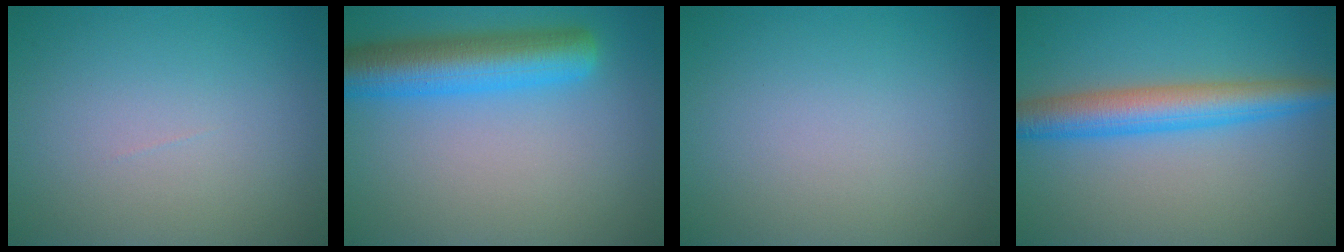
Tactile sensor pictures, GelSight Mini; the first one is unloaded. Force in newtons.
{"total": 6.8, "press": 6.8, "slide": 0.3}
{"total": 0.0}
{"total": 5.3, "press": 5.3, "slide": 0.2}